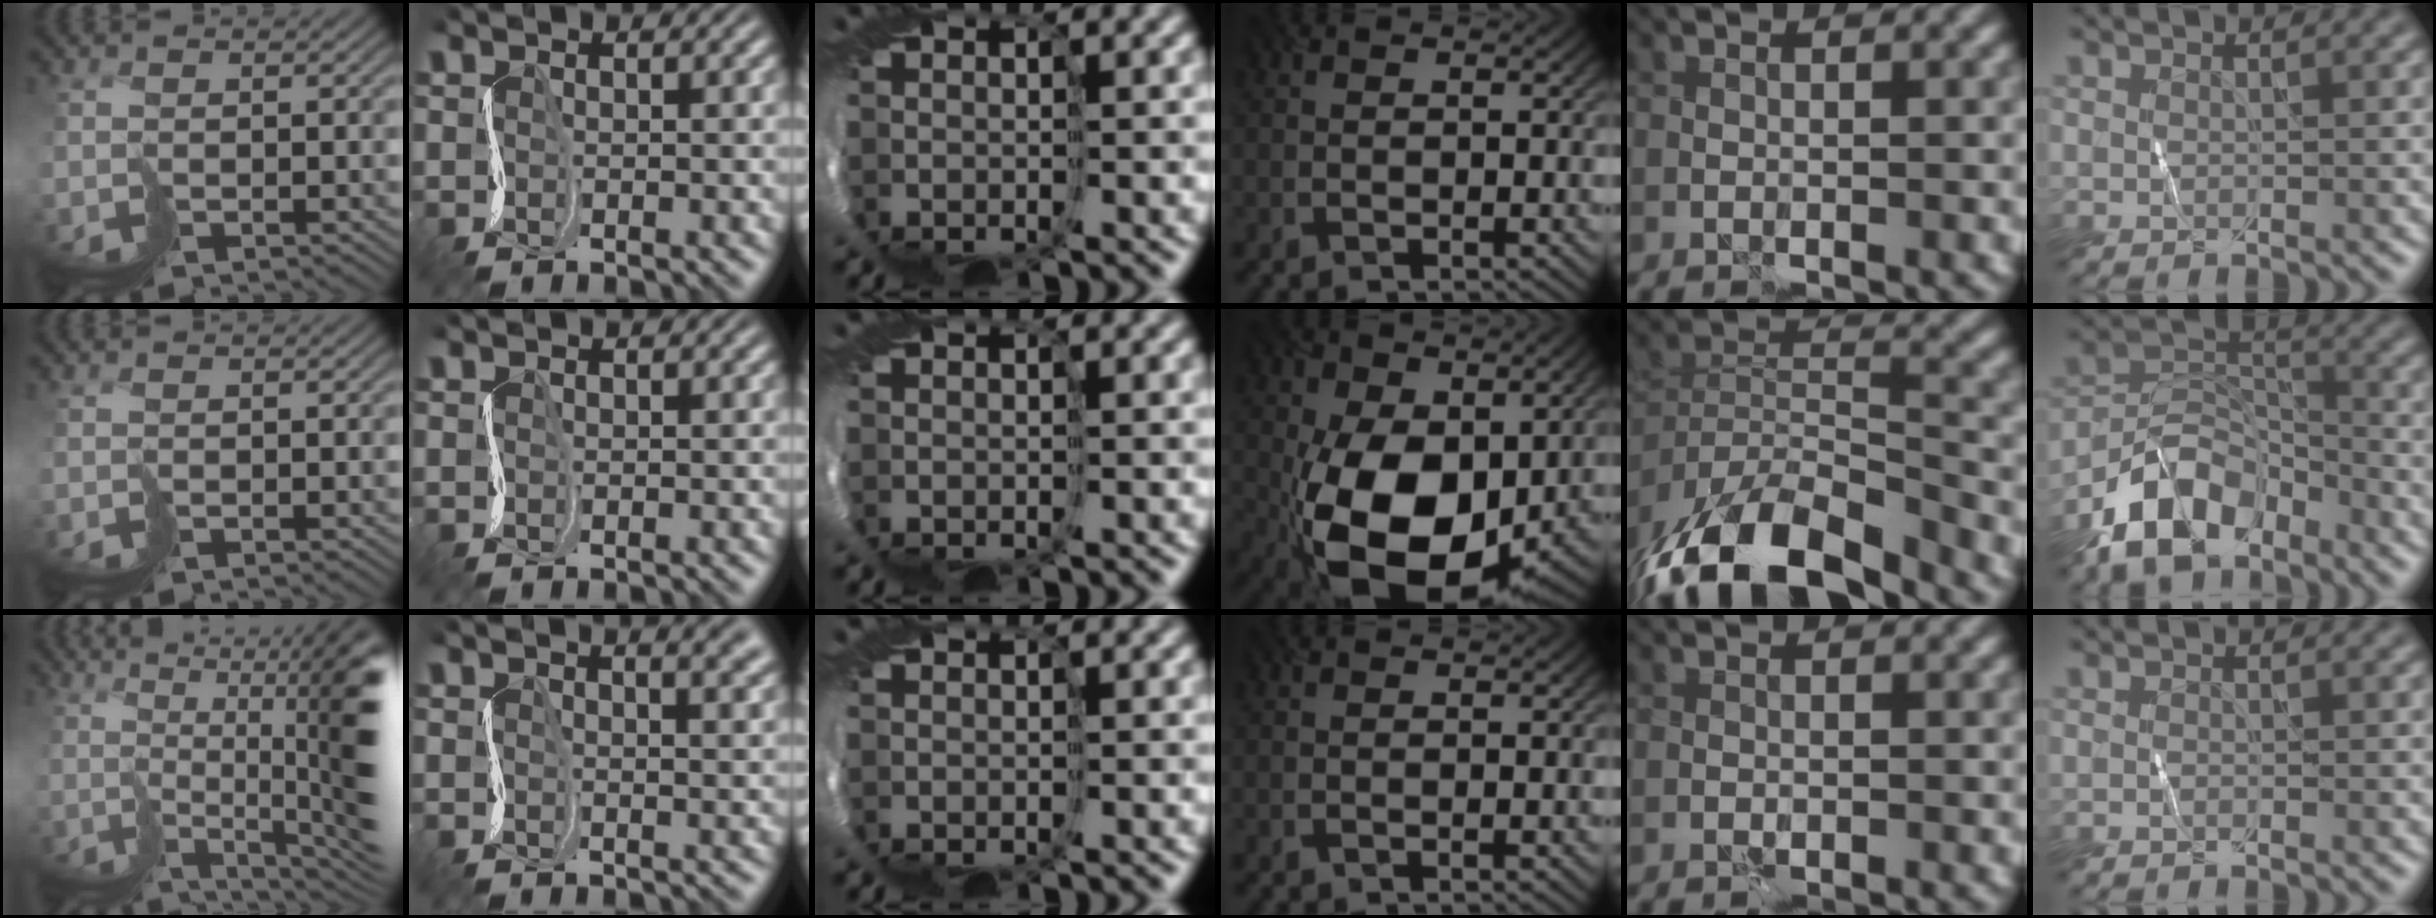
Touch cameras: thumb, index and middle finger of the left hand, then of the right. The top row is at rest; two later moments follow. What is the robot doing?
{"motion": "cut", "object": "tissue"}